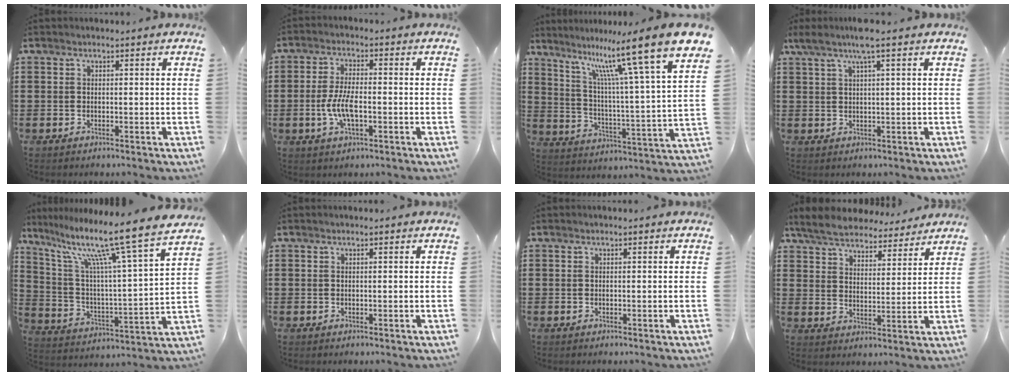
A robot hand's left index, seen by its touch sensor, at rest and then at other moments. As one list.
[{"total": 6.2, "force": [-1.4, 2.2, 5.6], "torque": [-0.123, -0.003, -0.031]}, {"total": 14.6, "force": [10.7, 0.5, 10.0], "torque": [-0.191, -0.078, 0.167]}, {"total": 4.4, "force": [2.5, -0.1, 3.6], "torque": [-0.076, 0.004, 0.042]}, {"total": 12.6, "force": [9.7, -0.2, 8.1], "torque": [-0.177, -0.069, 0.147]}, {"total": 0.0}, {"total": 0.0}, {"total": 6.1, "force": [5.8, 1.3, 1.3], "torque": [-0.056, -0.029, 0.103]}]